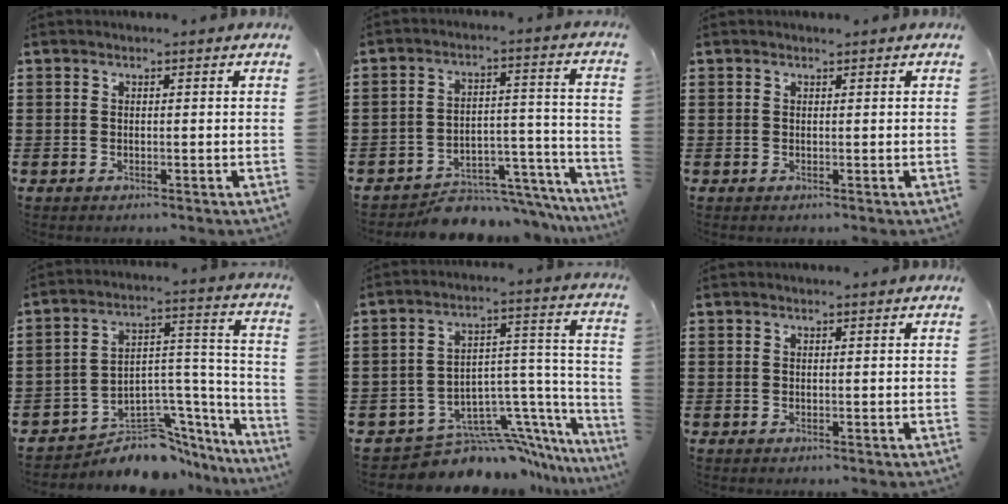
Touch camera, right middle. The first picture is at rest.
{"total": 7.1, "force": [-6.6, 1.8, 1.7], "torque": [-0.021, 0.026, -0.124]}
{"total": 0.0}
{"total": 7.1, "force": [-6.0, 3.2, 2.2], "torque": [-0.033, 0.007, -0.107]}
{"total": 9.7, "force": [-8.3, 3.8, 3.3], "torque": [-0.040, 0.018, -0.146]}
{"total": 0.0}